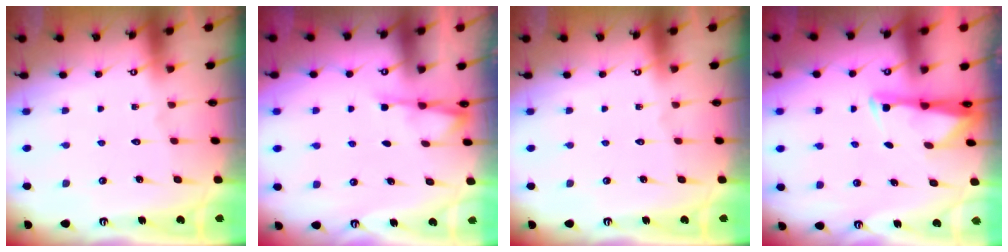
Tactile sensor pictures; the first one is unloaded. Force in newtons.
{"total": 2.9, "press": 2.9, "slide": 0.5}
{"total": 0.0}
{"total": 2.8, "press": 2.7, "slide": 0.4}